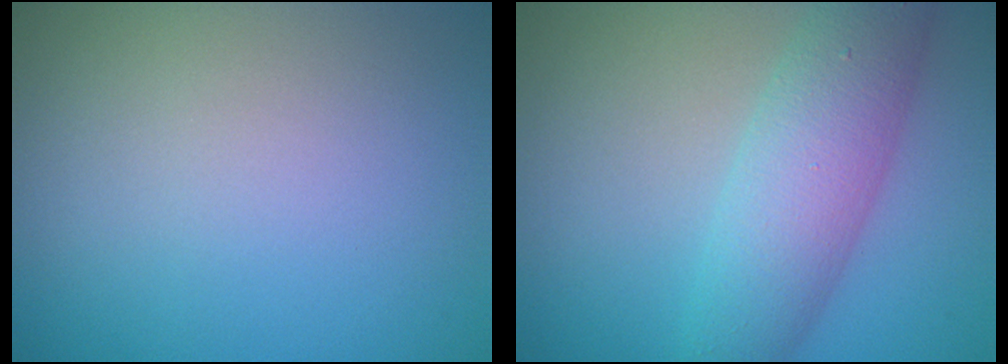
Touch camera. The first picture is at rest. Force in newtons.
{"total": 5.9, "press": 5.8, "slide": 0.3}